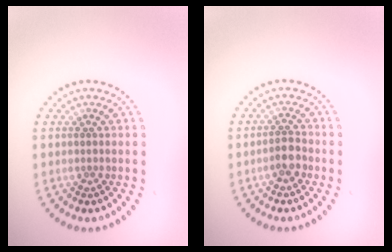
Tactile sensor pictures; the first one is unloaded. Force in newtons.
{"total": 1.9, "press": 1.6, "slide": 0.9}